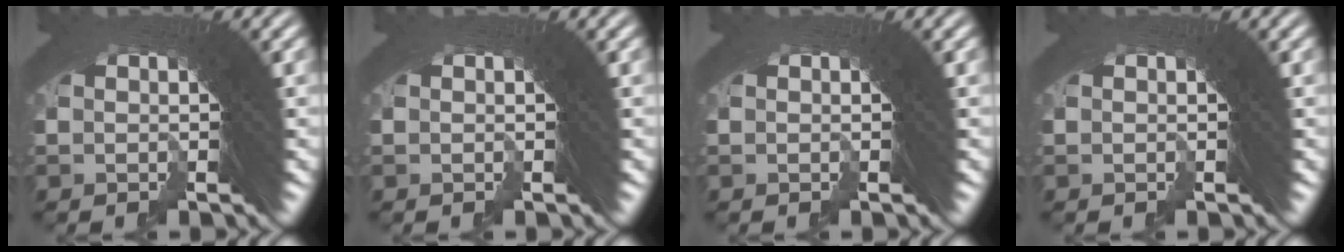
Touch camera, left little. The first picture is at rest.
{"total": 0.0}
{"total": 0.0}
{"total": 0.0}